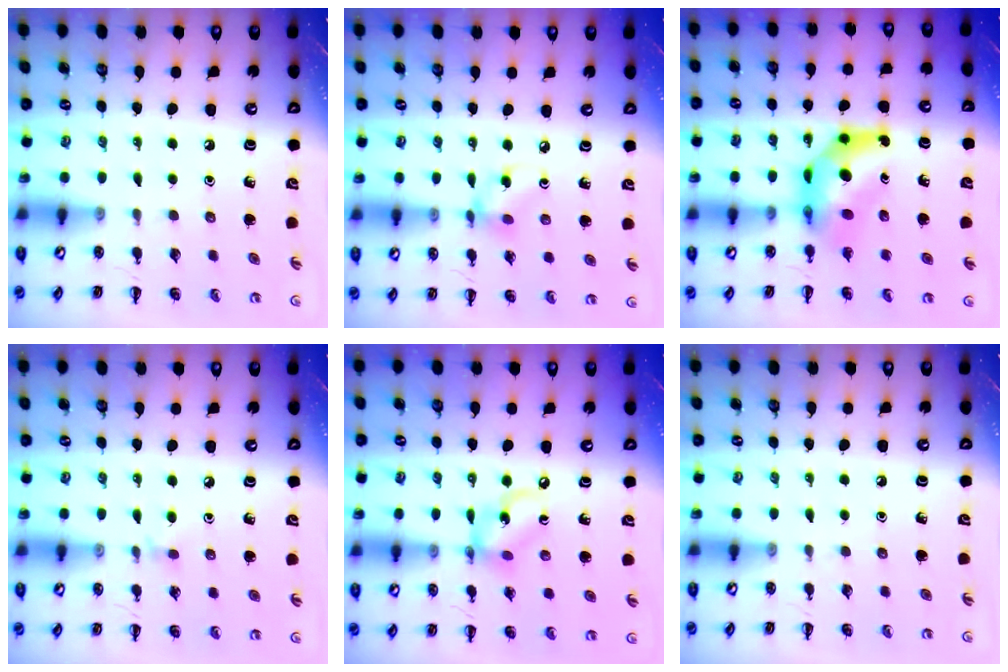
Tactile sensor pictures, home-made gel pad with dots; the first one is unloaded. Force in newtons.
{"total": 6.2, "press": 6.2, "slide": 0.3}
{"total": 7.6, "press": 7.2, "slide": 2.3}
{"total": 3.5, "press": 3.2, "slide": 1.5}
{"total": 8.9, "press": 8.7, "slide": 2.2}
{"total": 0.0}